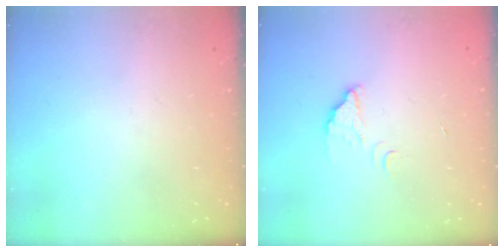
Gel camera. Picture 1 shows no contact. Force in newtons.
{"total": 2.9, "press": 2.9, "slide": 0.2}